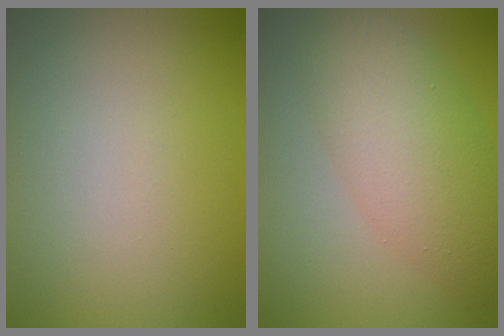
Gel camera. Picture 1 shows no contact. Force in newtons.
{"total": 5.6, "press": 5.6, "slide": 0.0}